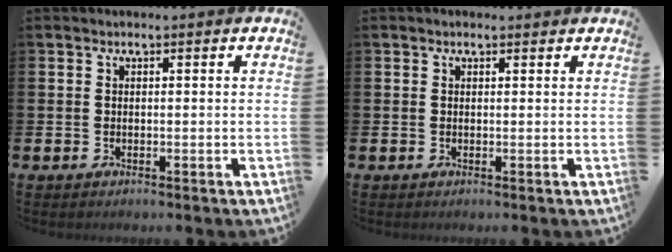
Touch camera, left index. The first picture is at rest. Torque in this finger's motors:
{"motor_torque": [0.95, -1.19, 0.32, 0.04]}